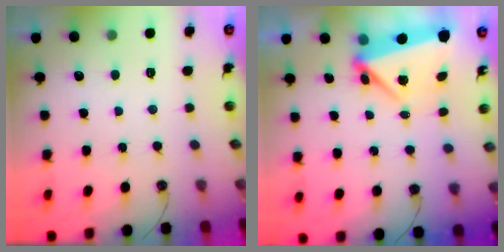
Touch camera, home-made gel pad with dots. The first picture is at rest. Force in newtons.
{"total": 6.3, "press": 6.2, "slide": 0.9}